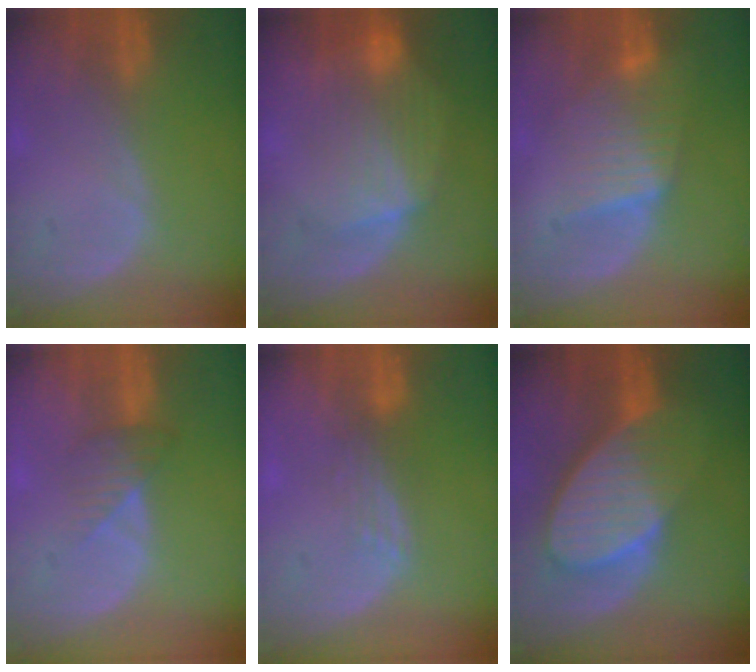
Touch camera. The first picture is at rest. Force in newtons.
{"total": 8.9, "press": 8.0, "slide": 3.9}
{"total": 6.5, "press": 6.4, "slide": 1.0}
{"total": 3.3, "press": 3.0, "slide": 1.2}
{"total": 3.0, "press": 2.5, "slide": 1.7}
{"total": 10.0, "press": 8.8, "slide": 4.7}